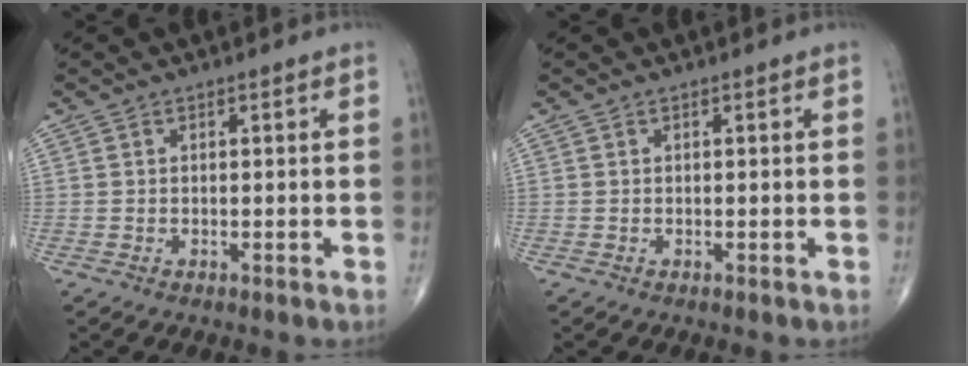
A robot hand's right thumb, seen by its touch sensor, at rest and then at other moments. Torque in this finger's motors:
{"motor_torque": [0.01, 0.00, 0.00, 0.00, 0.00]}